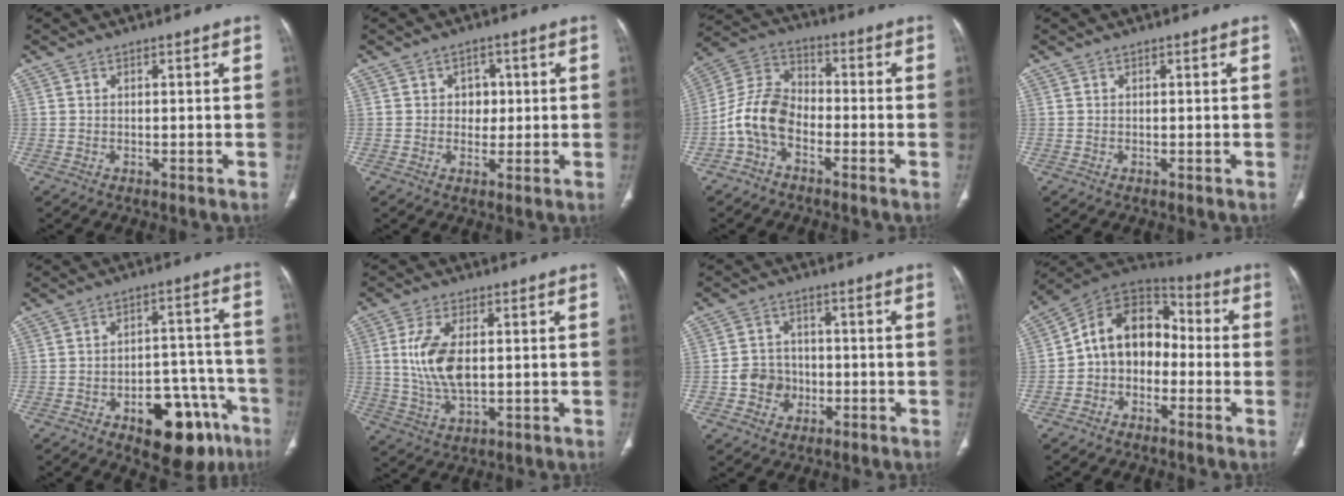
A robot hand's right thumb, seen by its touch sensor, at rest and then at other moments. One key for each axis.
{"total": 3.9, "fx": 0.5, "fy": 3.2, "fz": 2.1, "tx": -0.002, "ty": 0.003, "tz": 0.005}
{"total": 9.8, "fx": -3.7, "fy": 6.3, "fz": 6.6, "tx": -0.126, "ty": 0.043, "tz": -0.085}
{"total": 0.0}
{"total": 16.9, "fx": -8.8, "fy": 8.6, "fz": 11.6, "tx": -0.102, "ty": 0.068, "tz": -0.110}
{"total": 10.1, "fx": 1.1, "fy": 5.1, "fz": 8.7, "tx": -0.185, "ty": -0.008, "tz": 0.028}
{"total": 6.1, "fx": -1.6, "fy": 5.5, "fz": 2.0, "tx": -0.005, "ty": 0.017, "tz": -0.029}
{"total": 12.6, "fx": -1.8, "fy": 9.6, "fz": 8.0, "tx": -0.104, "ty": 0.060, "tz": -0.049}